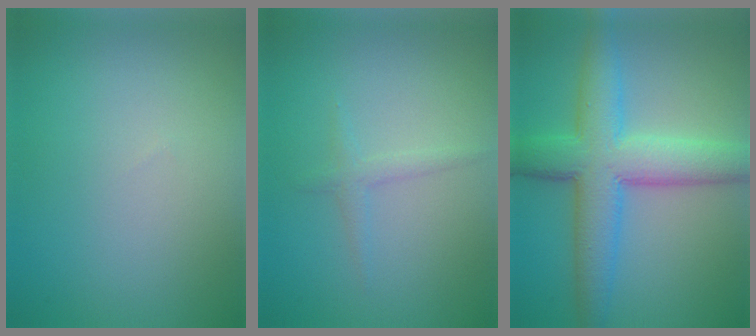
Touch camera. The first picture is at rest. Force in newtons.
{"total": 1.3, "press": 1.3, "slide": 0.1}
{"total": 8.4, "press": 8.4, "slide": 0.3}